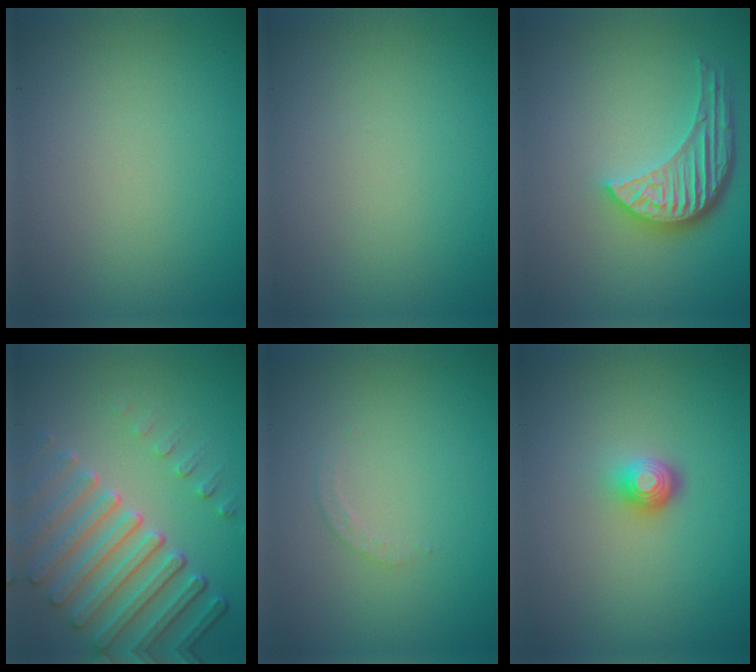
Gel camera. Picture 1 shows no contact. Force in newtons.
{"total": 0.0}
{"total": 5.2, "press": 3.9, "slide": 3.4}
{"total": 6.4, "press": 5.2, "slide": 3.8}
{"total": 1.1, "press": 1.1, "slide": 0.3}
{"total": 2.3, "press": 1.5, "slide": 1.7}